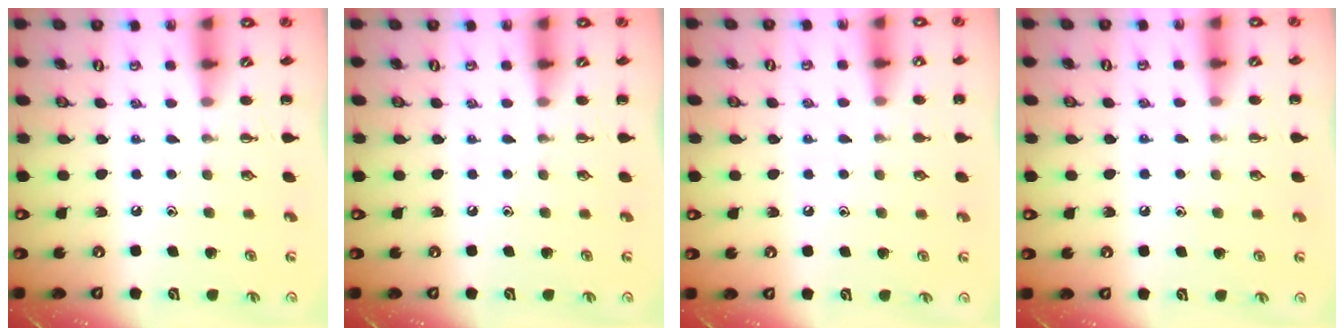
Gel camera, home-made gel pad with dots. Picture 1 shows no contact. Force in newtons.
{"total": 0.0}
{"total": 3.3, "press": 3.1, "slide": 1.2}
{"total": 6.4, "press": 6.1, "slide": 2.0}